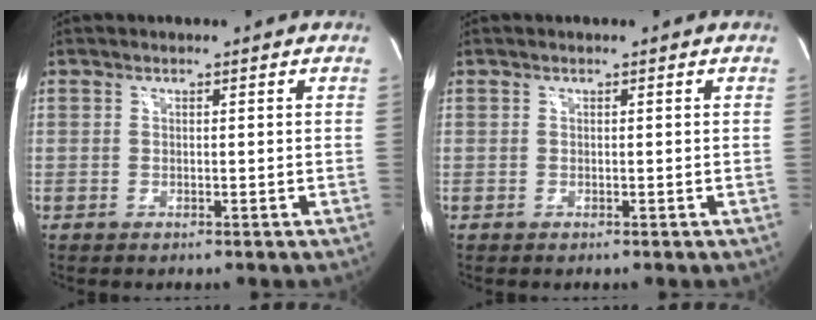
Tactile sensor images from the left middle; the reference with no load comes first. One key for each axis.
{"total": 0.0}